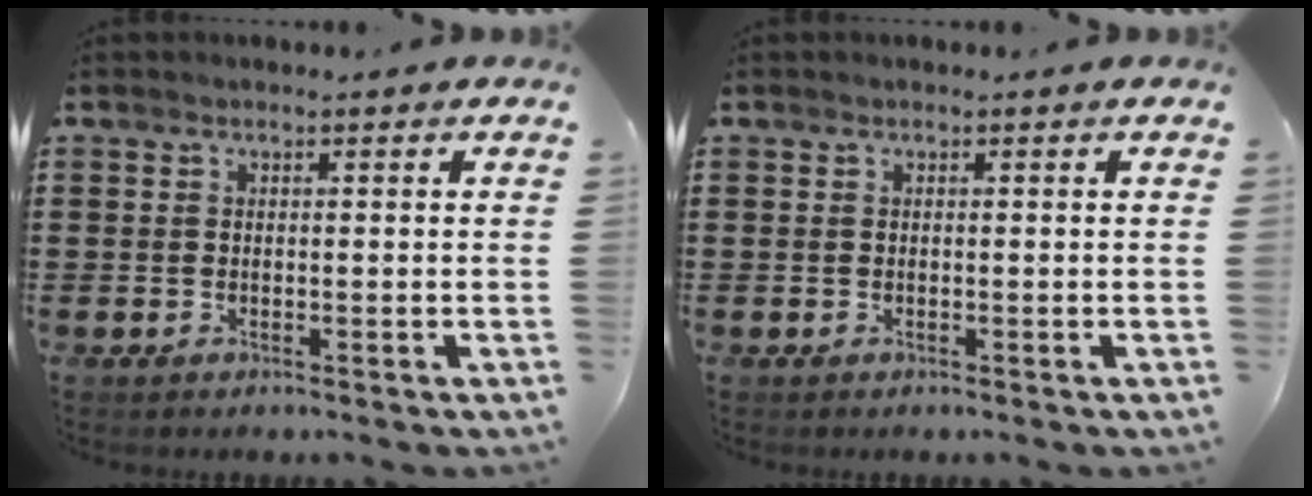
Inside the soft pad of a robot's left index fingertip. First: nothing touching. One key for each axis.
{"total": 0.0}